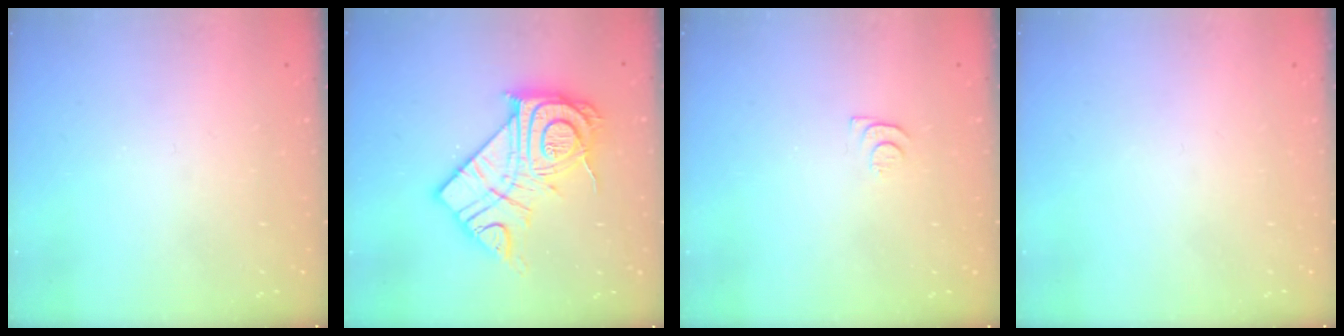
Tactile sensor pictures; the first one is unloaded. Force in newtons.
{"total": 20.7, "press": 20.7, "slide": 1.7}
{"total": 4.1, "press": 4.0, "slide": 0.6}
{"total": 1.8, "press": 1.7, "slide": 0.1}